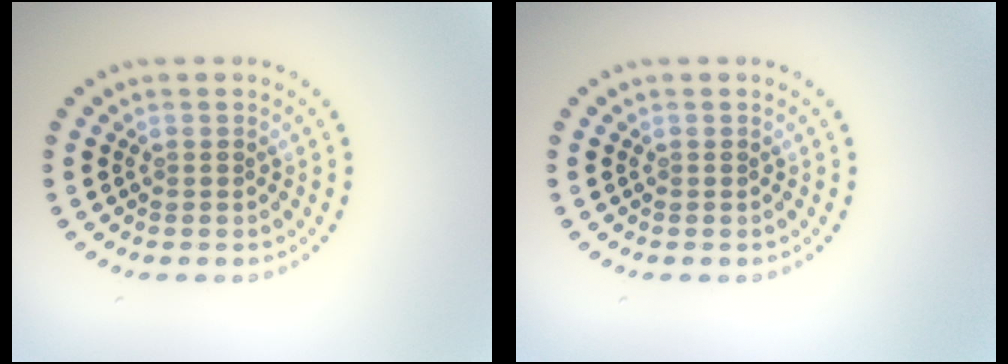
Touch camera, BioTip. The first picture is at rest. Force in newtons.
{"total": 0.0}